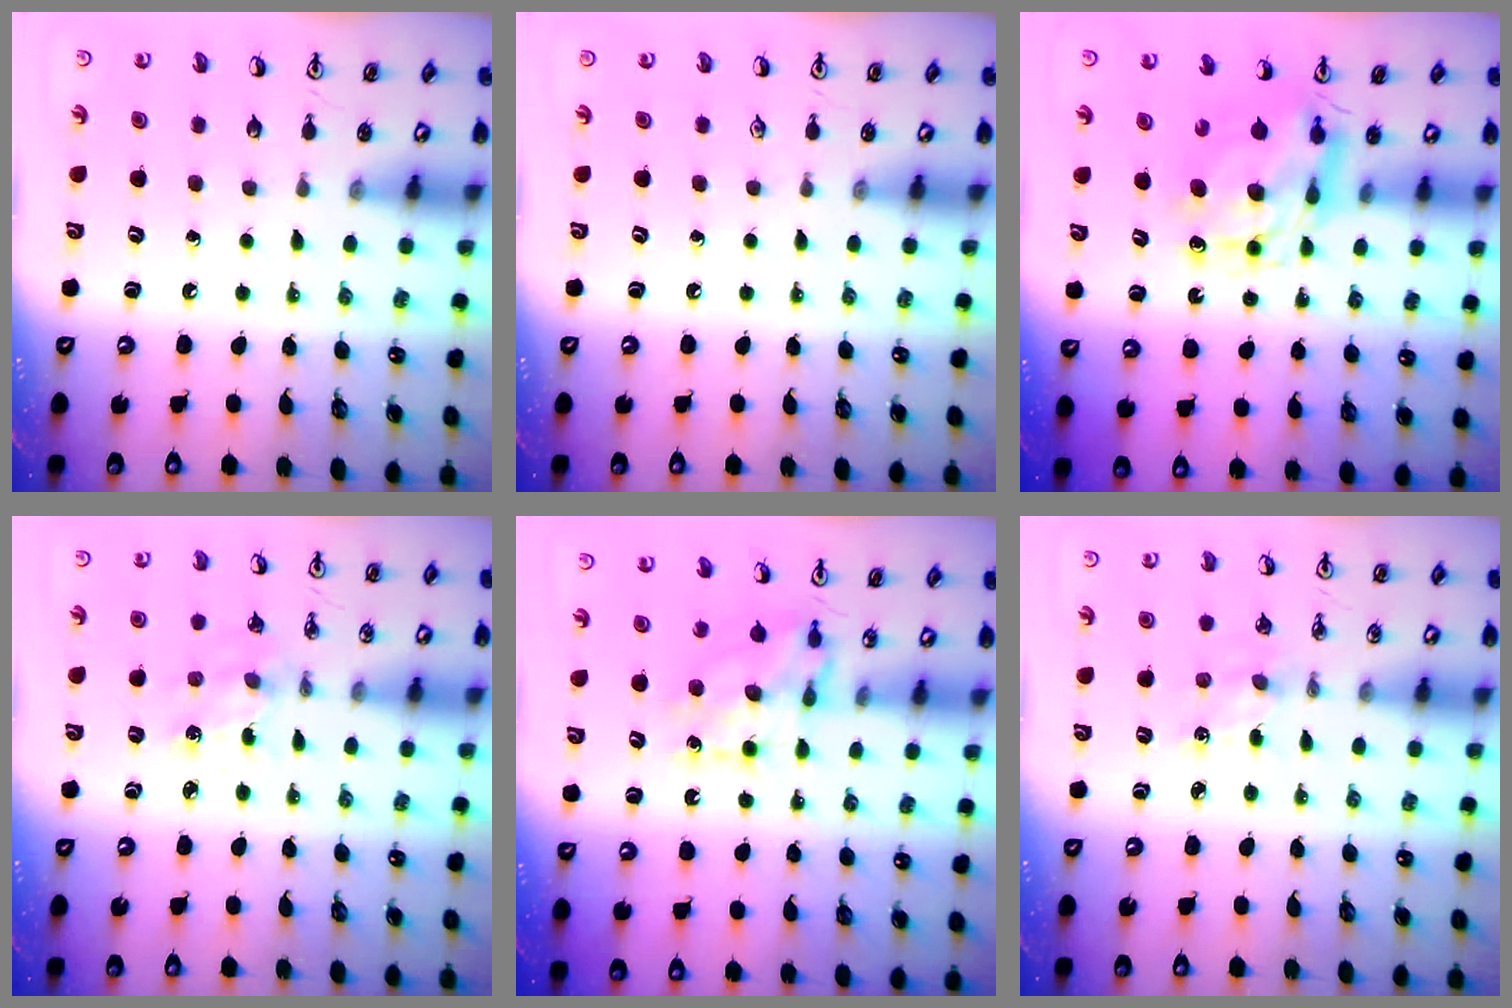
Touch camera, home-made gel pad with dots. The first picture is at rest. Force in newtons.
{"total": 0.0}
{"total": 8.5, "press": 8.5, "slide": 0.8}
{"total": 3.5, "press": 3.5, "slide": 0.3}
{"total": 7.2, "press": 7.2, "slide": 0.7}
{"total": 2.8, "press": 2.8, "slide": 0.3}